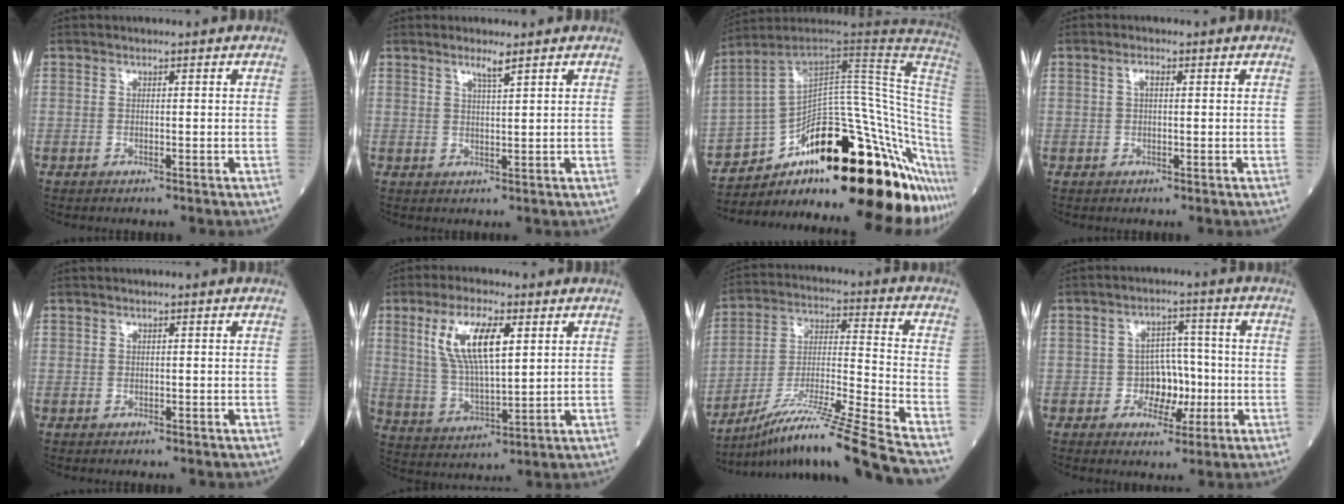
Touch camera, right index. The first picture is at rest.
{"total": 2.1, "force": [1.5, -0.3, 1.4], "torque": [-0.026, -0.003, 0.028]}
{"total": 30.1, "force": [-15.5, 5.8, 25.2], "torque": [-0.248, 0.038, -0.221]}
{"total": 1.4, "force": [0.4, 0.6, 1.3], "torque": [-0.024, 0.007, 0.007]}
{"total": 0.0}
{"total": 11.1, "force": [4.1, 3.1, 9.8], "torque": [-0.205, 0.008, 0.084]}
{"total": 19.9, "force": [-16.3, -2.7, 11.0], "torque": [-0.189, -0.027, -0.288]}
{"total": 5.5, "force": [-1.3, 4.2, 3.3], "torque": [-0.044, 0.015, -0.017]}